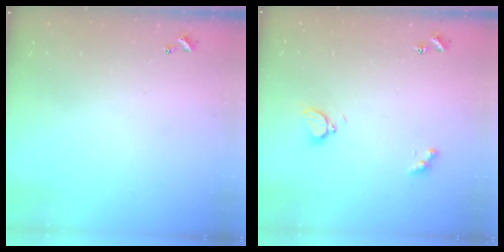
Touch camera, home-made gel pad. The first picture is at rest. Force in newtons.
{"total": 2.8, "press": 2.7, "slide": 0.6}